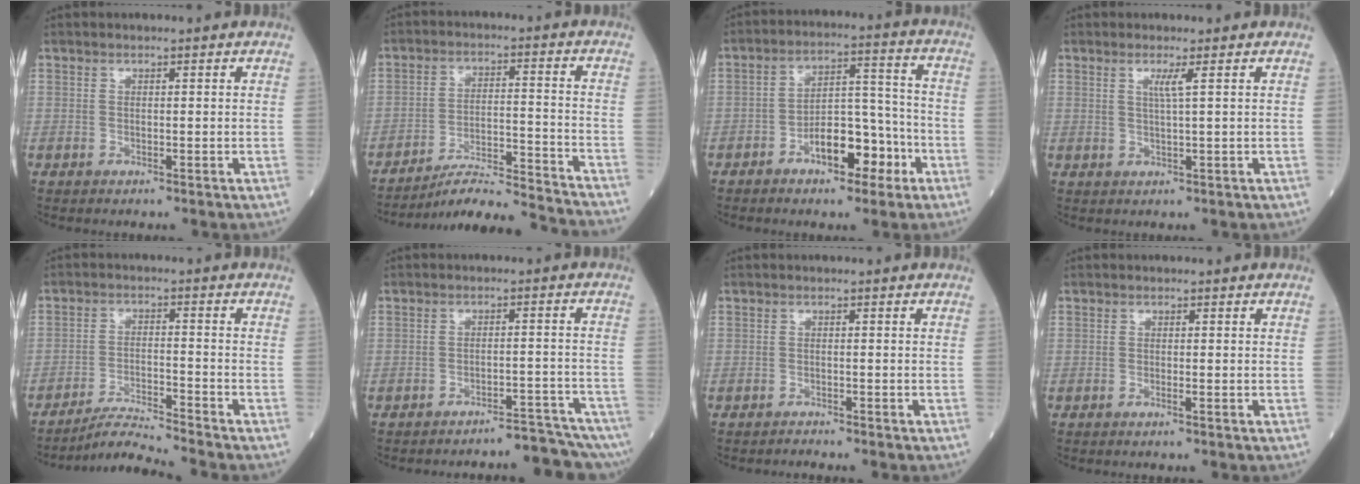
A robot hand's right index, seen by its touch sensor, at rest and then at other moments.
{"total": 14.7, "force": [-14.3, -1.6, 3.2], "torque": [-0.042, 0.002, -0.219]}
{"total": 9.1, "force": [-4.6, 4.0, 6.8], "torque": [-0.111, 0.029, -0.074]}
{"total": 1.9, "force": [0.7, -0.6, 1.7], "torque": [-0.036, -0.004, 0.015]}
{"total": 6.0, "force": [-5.7, -2.0, 0.7], "torque": [-0.018, -0.015, -0.104]}
{"total": 7.0, "force": [-6.8, -0.7, 1.2], "torque": [0.008, 0.018, -0.091]}
{"total": 1.1, "force": [-1.0, -0.2, -0.2], "torque": [0.001, -0.004, -0.016]}
{"total": 0.5, "force": [-0.4, -0.1, 0.3], "torque": [-0.007, 0.001, -0.008]}